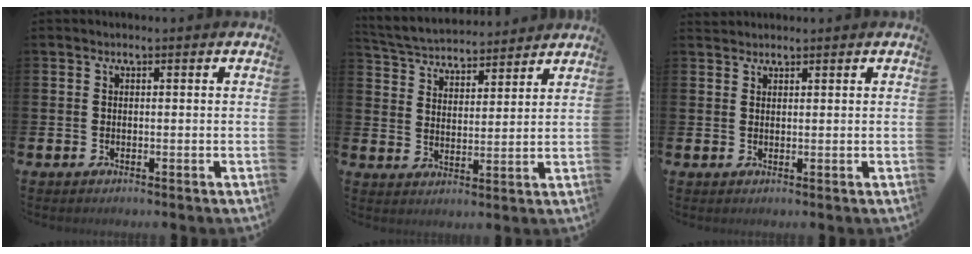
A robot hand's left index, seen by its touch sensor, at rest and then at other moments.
{"total": 5.0, "force": [4.9, 1.0, 0.1], "torque": [-0.029, -0.033, 0.085]}
{"total": 1.3, "force": [1.3, 0.4, 0.0], "torque": [0.006, 0.000, 0.023]}